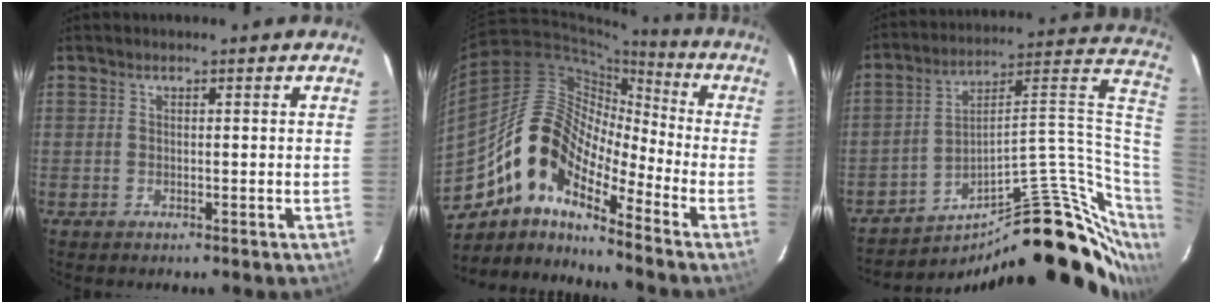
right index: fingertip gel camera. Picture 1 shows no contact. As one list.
[{"total": 14.1, "force": [-9.2, 5.7, 9.1], "torque": [-0.146, 0.011, -0.190]}, {"total": 24.1, "force": [-10.0, 10.0, 19.5], "torque": [-0.236, 0.041, -0.134]}]